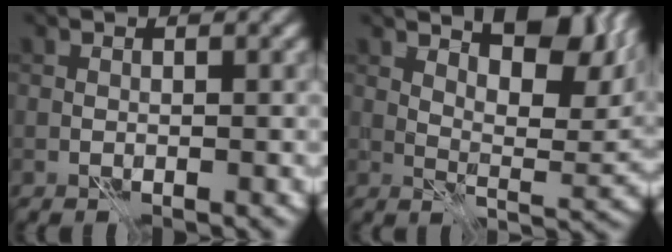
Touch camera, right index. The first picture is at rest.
{"total": 9.0, "force": [5.6, 3.2, 6.2], "torque": [-0.094, 0.008, 0.085]}